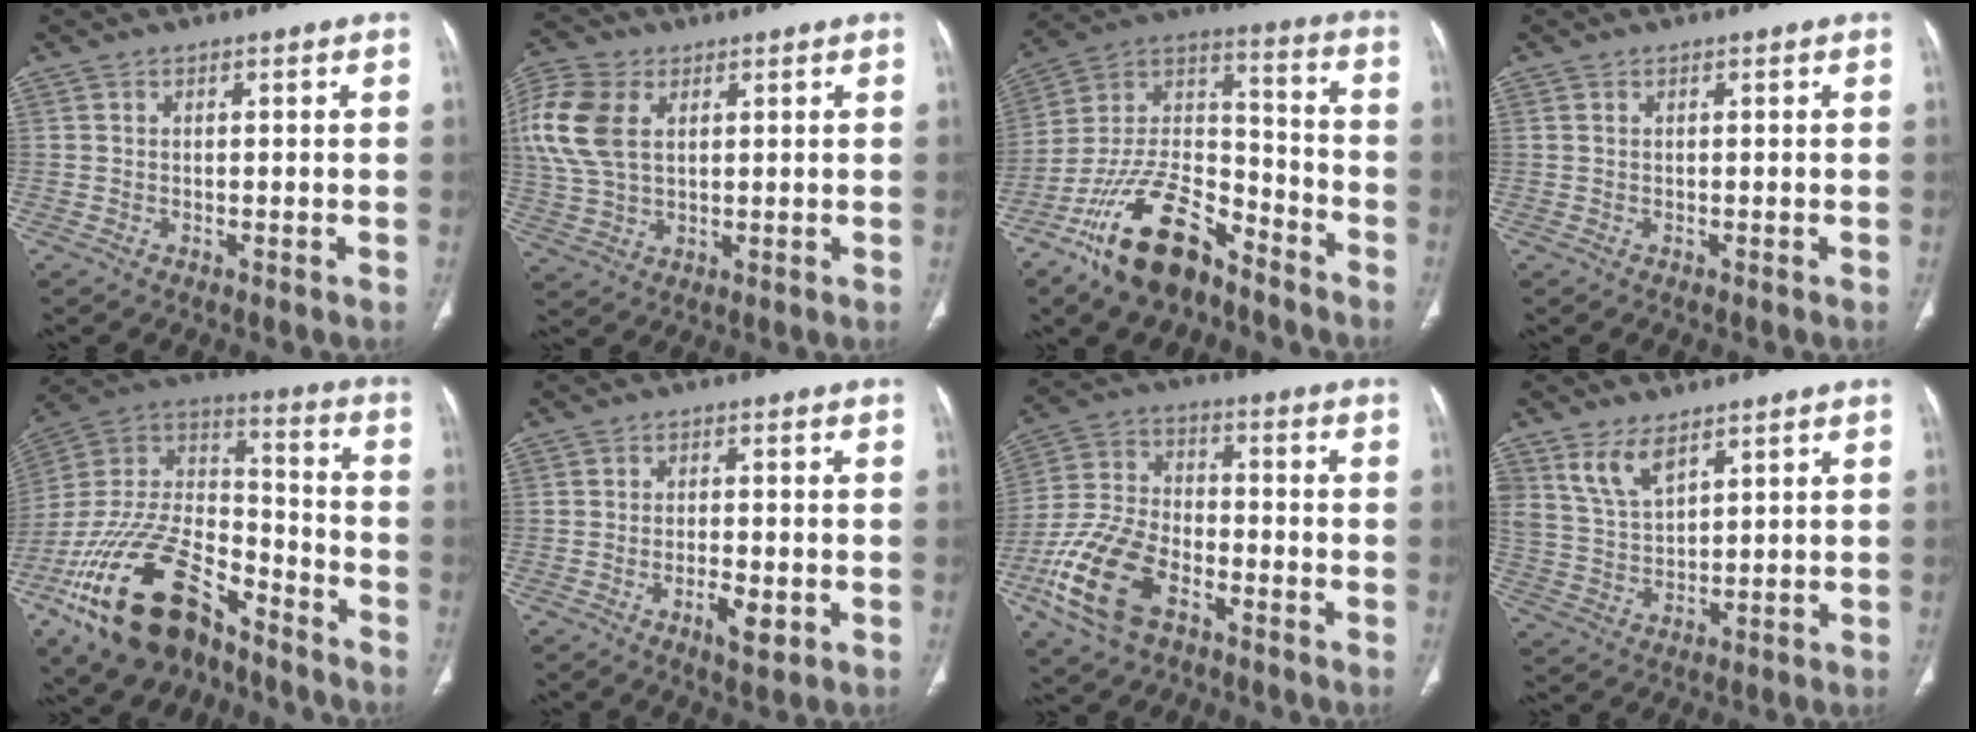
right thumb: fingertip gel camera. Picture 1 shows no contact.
{"total": 13.4, "force": [3.6, 8.6, 9.7], "torque": [-0.228, 0.004, 0.072]}
{"total": 19.7, "force": [-13.2, 9.1, 11.5], "torque": [-0.190, 0.089, -0.235]}
{"total": 0.0}
{"total": 27.3, "force": [-16.7, 13.6, 16.8], "torque": [-0.345, 0.062, -0.296]}
{"total": 4.6, "force": [-1.9, 1.7, 3.9], "torque": [-0.062, 0.001, -0.027]}
{"total": 16.1, "force": [-7.7, 9.2, 10.8], "torque": [-0.226, 0.032, -0.148]}
{"total": 6.5, "force": [4.3, 2.9, 3.8], "torque": [-0.067, -0.023, 0.095]}